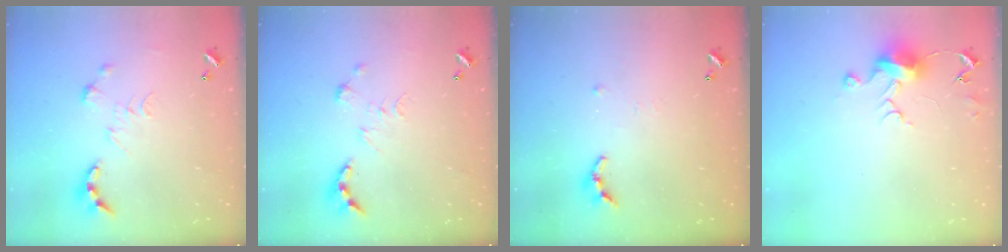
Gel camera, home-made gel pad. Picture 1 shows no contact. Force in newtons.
{"total": 0.0}
{"total": 6.8, "press": 6.7, "slide": 0.5}
{"total": 7.7, "press": 7.7, "slide": 0.4}